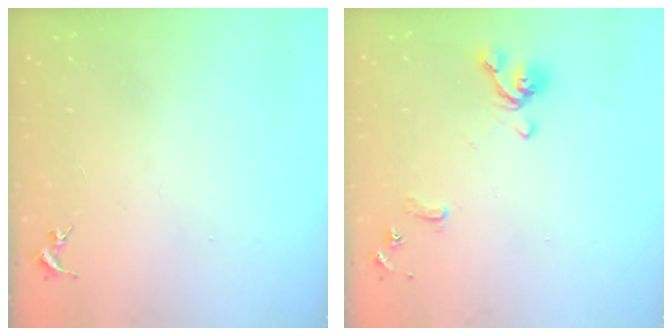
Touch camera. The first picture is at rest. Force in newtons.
{"total": 11.5, "press": 11.4, "slide": 1.6}